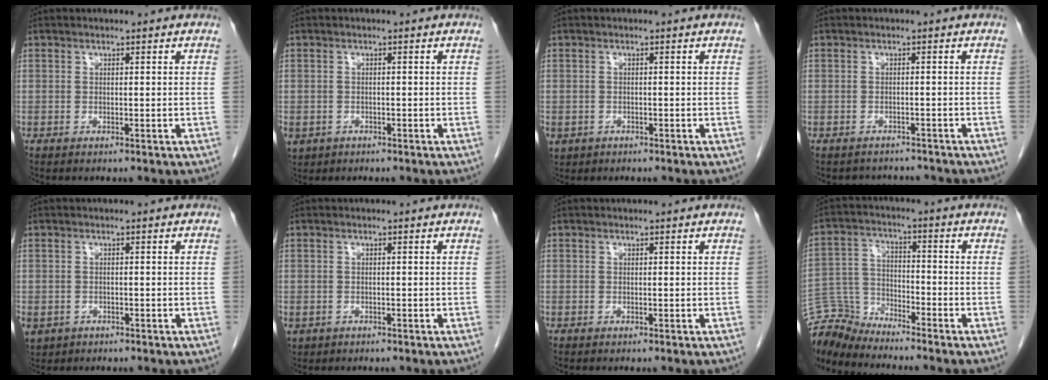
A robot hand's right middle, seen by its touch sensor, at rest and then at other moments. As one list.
[{"total": 4.6, "force": [-2.2, 3.8, 1.4], "torque": [-0.040, -0.004, -0.029]}, {"total": 3.2, "force": [-1.6, 2.6, 0.9], "torque": [-0.021, -0.003, -0.021]}, {"total": 3.9, "force": [-3.6, 1.4, -0.1], "torque": [-0.001, 0.002, -0.047]}, {"total": 5.8, "force": [-2.6, 4.8, 1.9], "torque": [-0.056, -0.006, -0.035]}, {"total": 2.0, "force": [-0.9, 1.6, 0.6], "torque": [-0.014, -0.002, -0.008]}, {"total": 0.0}, {"total": 7.0, "force": [-6.9, 0.4, -0.6], "torque": [0.001, 0.008, -0.136]}]